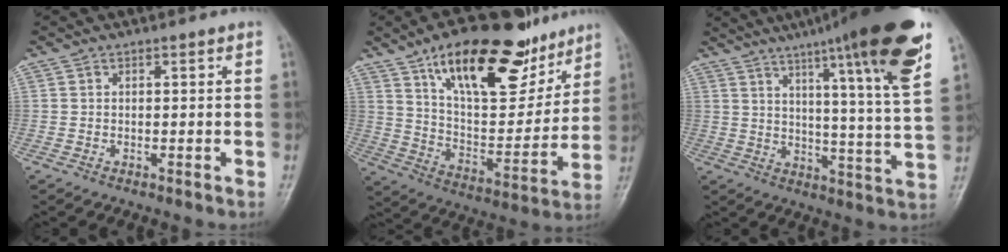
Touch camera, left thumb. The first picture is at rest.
{"total": 24.9, "force": [15.4, 10.5, 16.5], "torque": [-0.206, -0.054, 0.256]}
{"total": 23.1, "force": [14.1, 1.3, 18.3], "torque": [-0.249, -0.051, 0.192]}